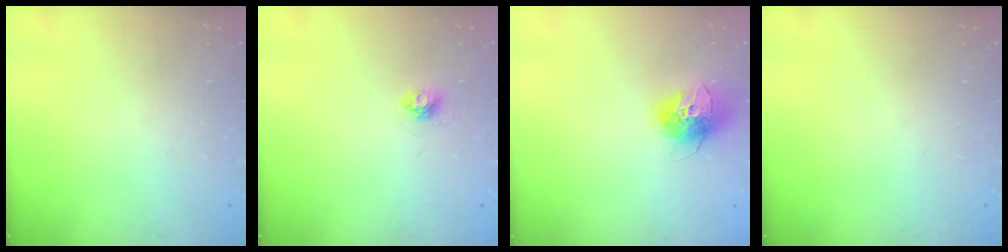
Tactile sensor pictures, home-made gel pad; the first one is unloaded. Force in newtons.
{"total": 4.5, "press": 4.5, "slide": 0.5}
{"total": 13.0, "press": 13.0, "slide": 1.0}
{"total": 0.0}